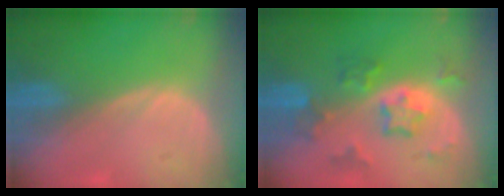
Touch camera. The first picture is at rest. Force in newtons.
{"total": 7.2, "press": 6.5, "slide": 3.1}